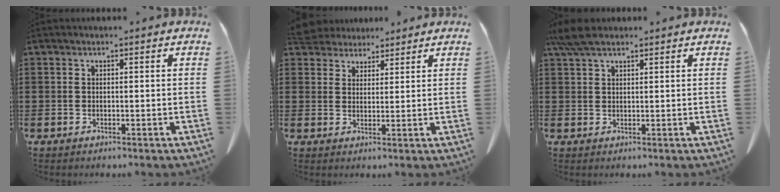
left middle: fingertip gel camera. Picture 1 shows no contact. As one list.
[{"total": 4.0, "force": [3.8, 1.4, 0.1], "torque": [-0.019, -0.010, 0.071]}, {"total": 4.3, "force": [3.2, 1.2, 2.7], "torque": [-0.061, 0.002, 0.060]}]